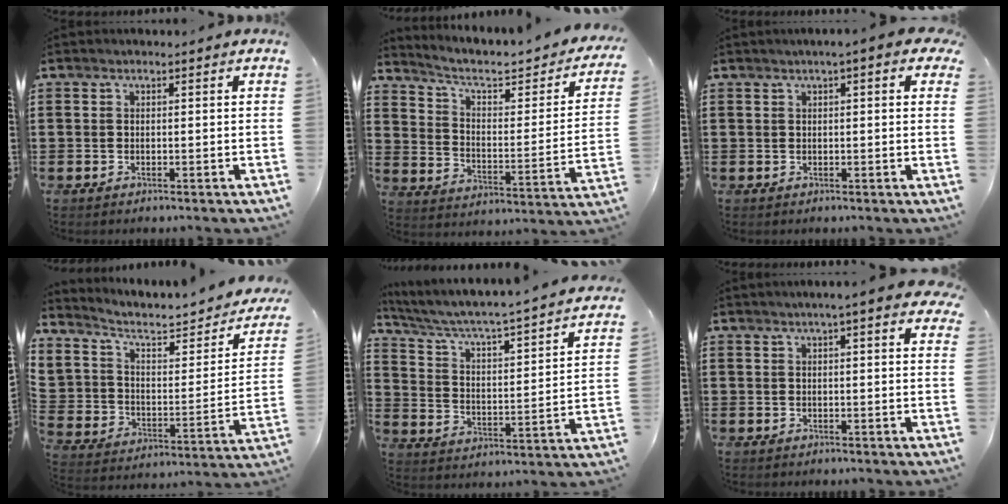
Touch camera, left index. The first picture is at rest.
{"total": 4.5, "force": [3.0, 1.6, 2.8], "torque": [-0.072, -0.025, 0.042]}
{"total": 2.5, "force": [1.4, 0.2, 2.1], "torque": [-0.036, -0.001, 0.022]}
{"total": 4.7, "force": [2.5, 3.2, 2.4], "torque": [-0.067, -0.018, 0.039]}
{"total": 3.1, "force": [2.5, 0.2, 1.9], "torque": [-0.054, -0.035, 0.027]}
{"total": 3.6, "force": [2.4, 0.1, 2.7], "torque": [-0.050, 0.002, 0.040]}